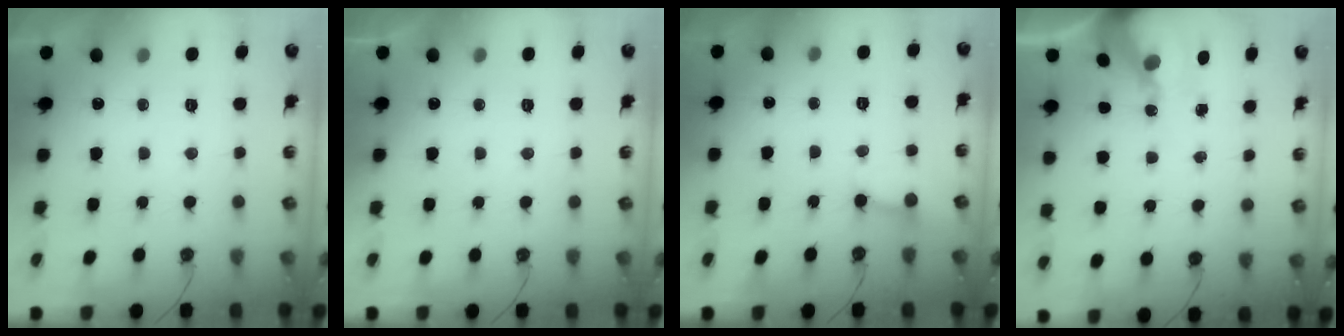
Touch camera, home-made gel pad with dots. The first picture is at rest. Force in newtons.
{"total": 1.8, "press": 1.8, "slide": 0.1}
{"total": 2.6, "press": 2.6, "slide": 0.2}
{"total": 7.9, "press": 7.8, "slide": 0.9}